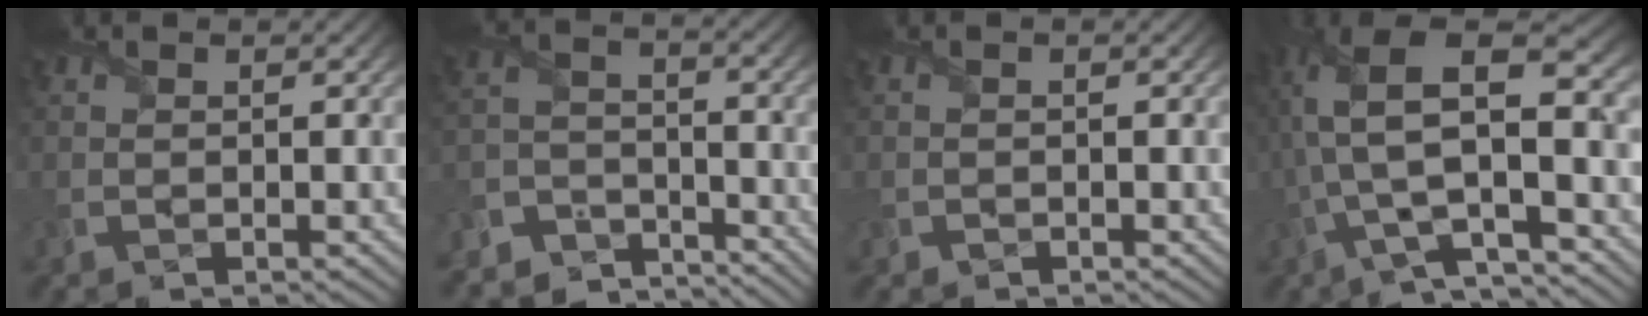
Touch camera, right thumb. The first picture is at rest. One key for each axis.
{"total": 6.8, "fx": -6.3, "fy": 2.2, "fz": 1.0, "tx": -0.019, "ty": -0.010, "tz": -0.133}
{"total": 0.7, "fx": -0.5, "fy": 0.5, "fz": 0.1, "tx": -0.002, "ty": -0.003, "tz": -0.011}
{"total": 14.0, "fx": -1.7, "fy": 5.1, "fz": 13.0, "tx": -0.276, "ty": 0.006, "tz": -0.030}